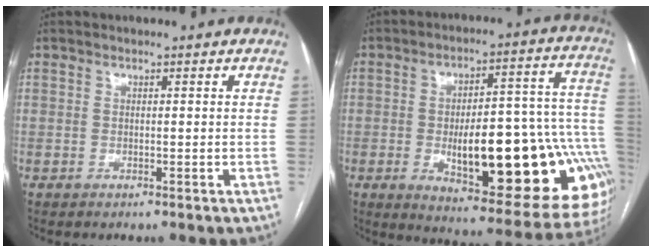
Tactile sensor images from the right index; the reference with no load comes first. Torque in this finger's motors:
{"motor_torque": [2.14, 0.00, 1.02, 0.21]}